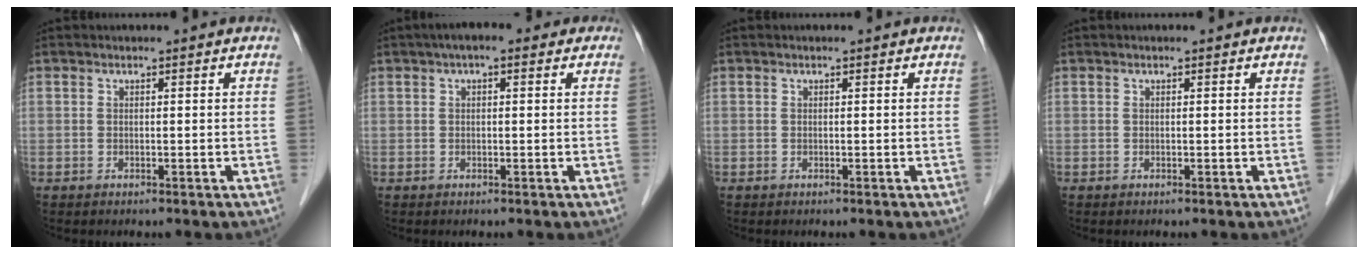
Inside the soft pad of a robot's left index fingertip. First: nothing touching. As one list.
[{"total": 3.6, "force": [1.6, 1.7, 2.7], "torque": [-0.045, 0.028, 0.017]}, {"total": 0.0}, {"total": 0.0}]